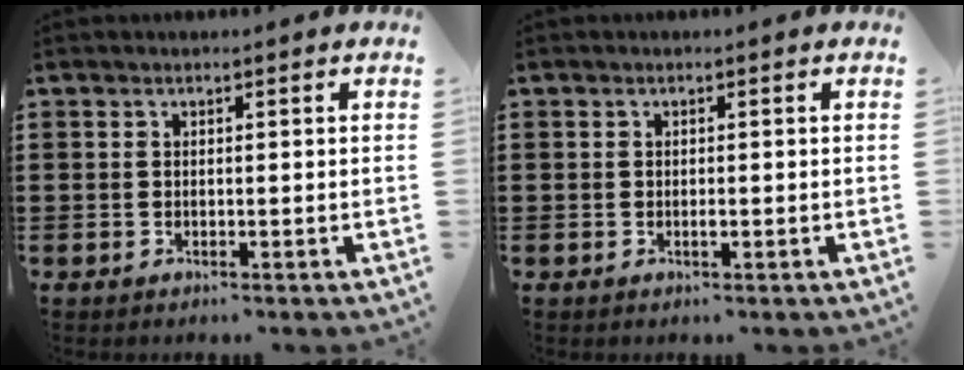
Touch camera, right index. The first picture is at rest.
{"total": 0.8, "force": [-0.2, 0.2, 0.8], "torque": [-0.015, -0.004, -0.002]}